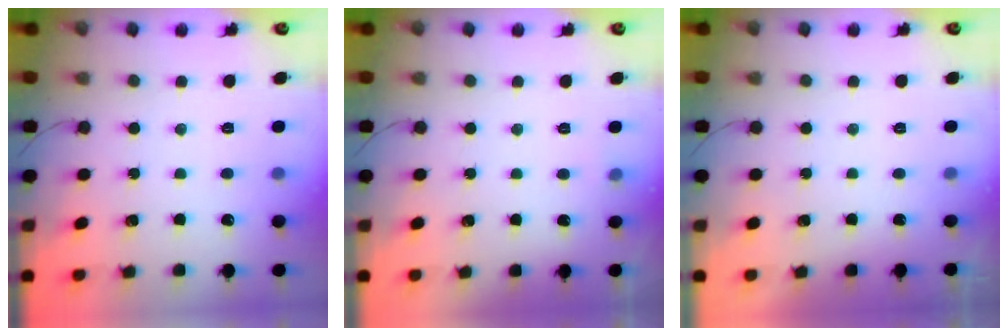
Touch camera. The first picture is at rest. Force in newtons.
{"total": 2.9, "press": 2.6, "slide": 1.2}
{"total": 0.0}